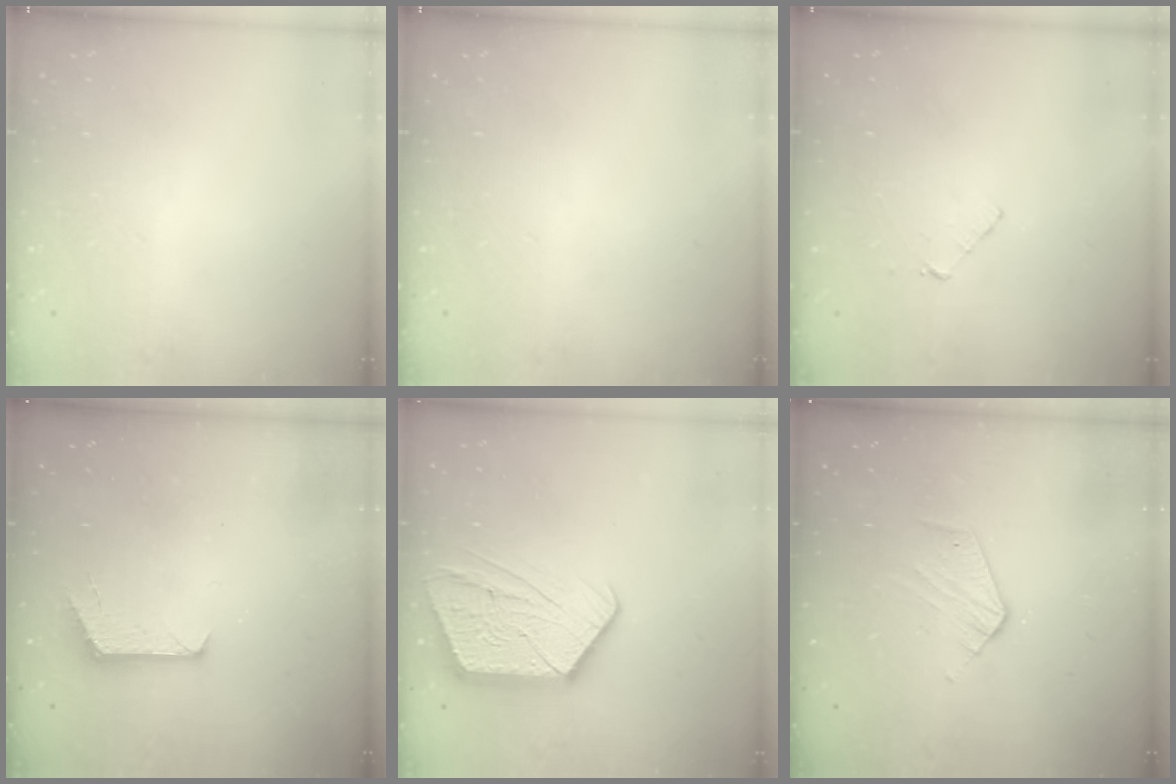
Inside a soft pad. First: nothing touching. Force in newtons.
{"total": 0.0}
{"total": 3.4, "press": 3.4, "slide": 0.3}
{"total": 6.2, "press": 6.2, "slide": 0.5}
{"total": 14.3, "press": 14.3, "slide": 1.3}
{"total": 7.1, "press": 7.1, "slide": 0.4}